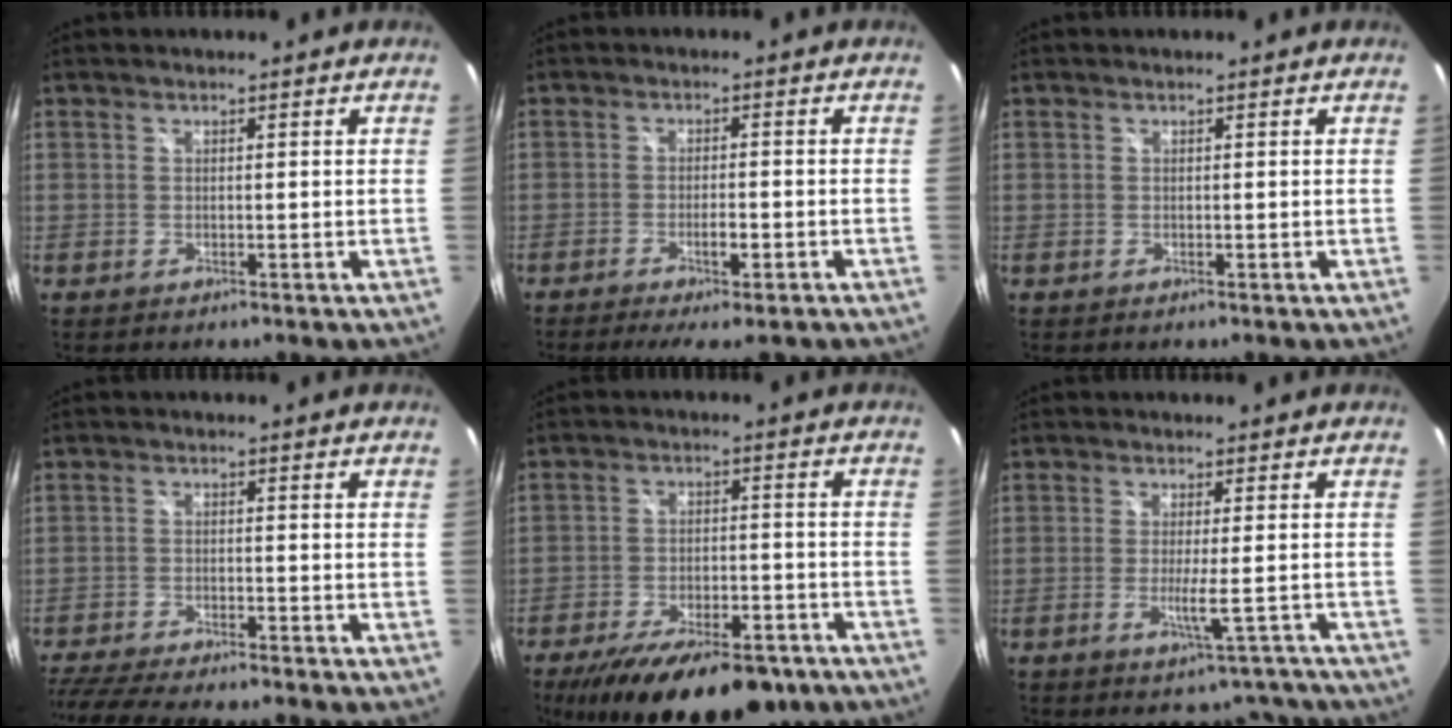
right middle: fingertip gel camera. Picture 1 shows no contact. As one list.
[{"total": 6.8, "force": [-4.6, 1.5, 4.8], "torque": [-0.101, -0.016, -0.070]}, {"total": 0.0}, {"total": 13.1, "force": [-11.5, 1.5, 6.1], "torque": [-0.140, -0.024, -0.189]}, {"total": 20.5, "force": [-14.8, 7.6, 12.0], "torque": [-0.216, -0.031, -0.207]}, {"total": 7.6, "force": [-6.4, 1.2, 4.0], "torque": [-0.049, -0.001, -0.080]}]